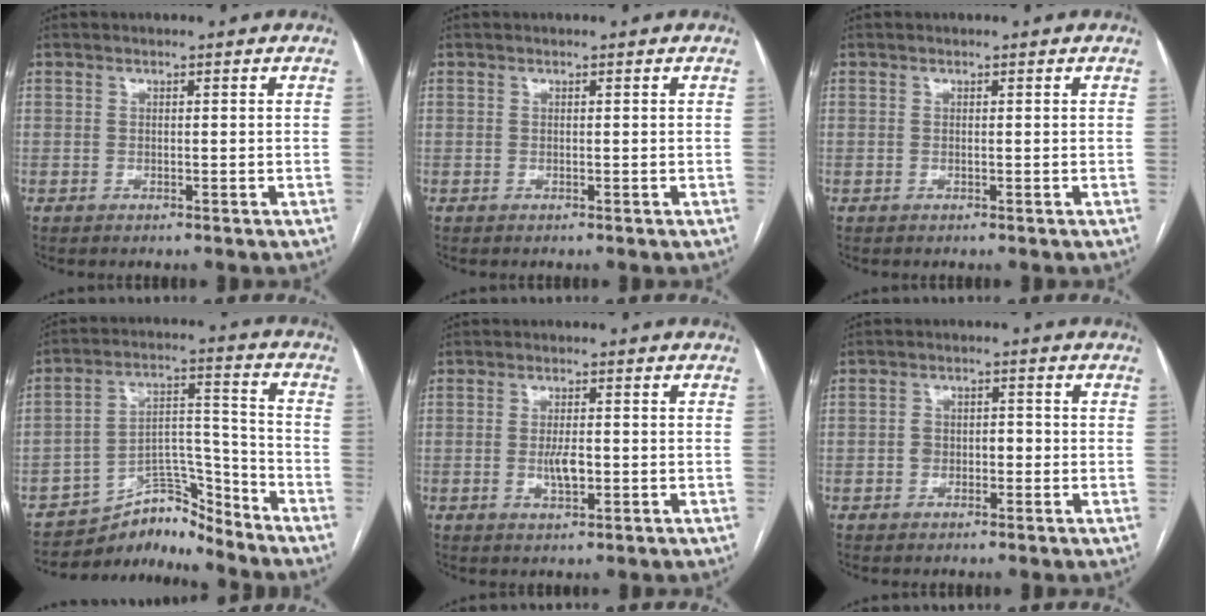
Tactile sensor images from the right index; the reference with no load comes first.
{"total": 0.0}
{"total": 0.0}
{"total": 9.0, "force": [-8.7, 2.2, 0.8], "torque": [-0.002, 0.056, -0.152]}
{"total": 3.4, "force": [-0.6, 1.1, 3.1], "torque": [-0.062, -0.001, -0.009]}
{"total": 3.1, "force": [-0.7, 2.3, 1.9], "torque": [-0.030, 0.020, -0.012]}